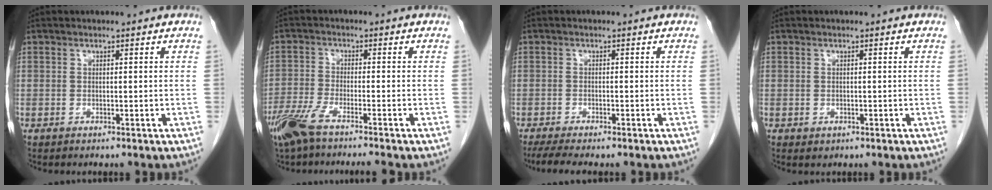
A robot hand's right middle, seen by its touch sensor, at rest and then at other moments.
{"total": 7.2, "force": [-5.5, 0.1, 4.7], "torque": [-0.089, -0.018, -0.102]}
{"total": 5.5, "force": [-4.3, 0.8, 3.2], "torque": [-0.049, -0.013, -0.067]}
{"total": 0.5, "force": [-0.1, 0.4, 0.3], "torque": [-0.008, 0.000, 0.003]}